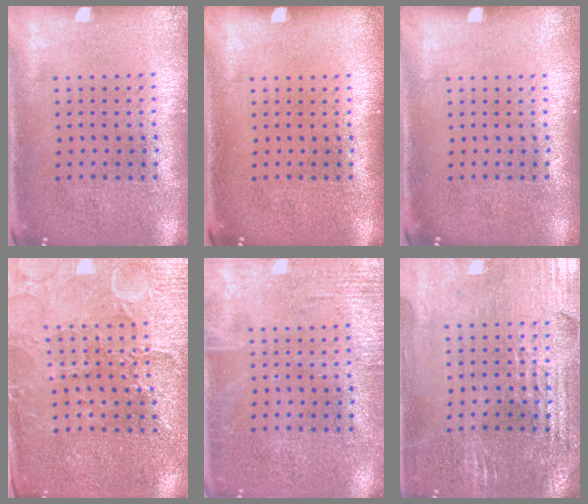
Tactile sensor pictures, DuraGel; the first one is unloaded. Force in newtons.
{"total": 0.0}
{"total": 0.0}
{"total": 3.3, "press": 3.3, "slide": 0.5}
{"total": 2.6, "press": 2.5, "slide": 0.3}
{"total": 2.9, "press": 2.8, "slide": 0.4}